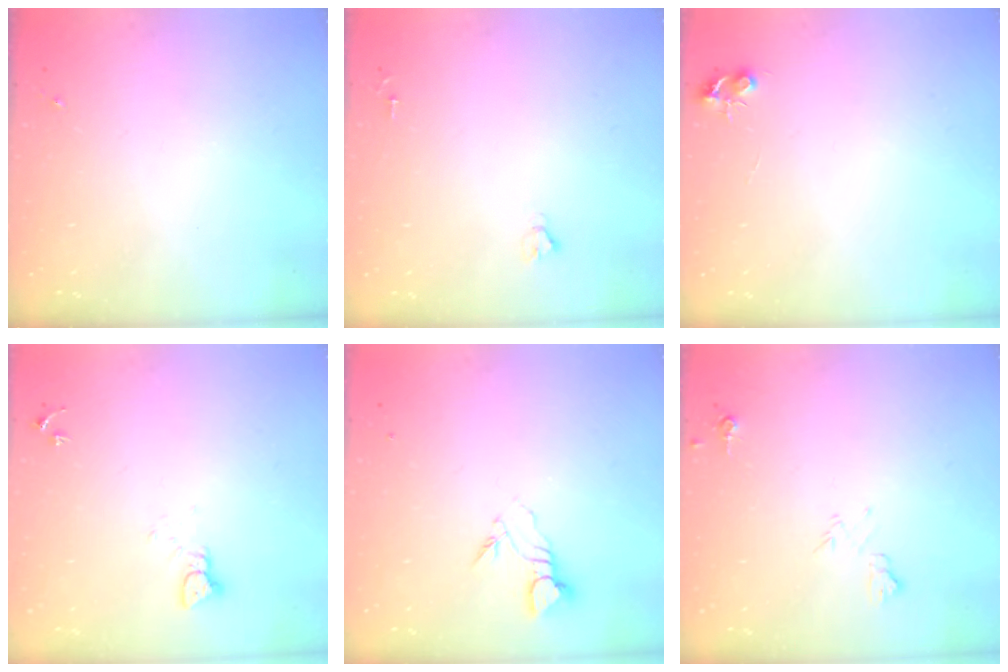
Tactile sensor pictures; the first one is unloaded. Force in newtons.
{"total": 1.8, "press": 1.8, "slide": 0.1}
{"total": 5.3, "press": 5.3, "slide": 0.7}
{"total": 2.4, "press": 2.4, "slide": 0.2}
{"total": 3.7, "press": 3.7, "slide": 0.4}
{"total": 6.4, "press": 6.3, "slide": 1.2}